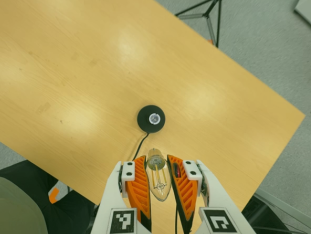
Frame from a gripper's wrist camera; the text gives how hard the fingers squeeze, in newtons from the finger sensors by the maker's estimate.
{"total": 22.3, "left": 23.5, "right": 21.0}